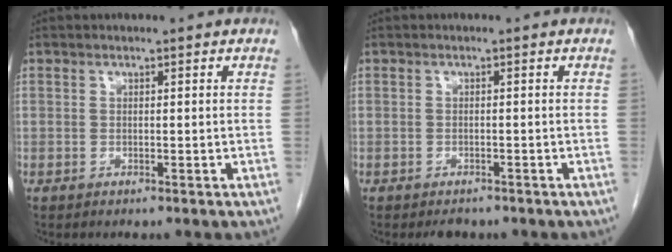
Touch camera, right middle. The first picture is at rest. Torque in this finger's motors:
{"motor_torque": [0.01, -0.01, 0.01, 0.01]}